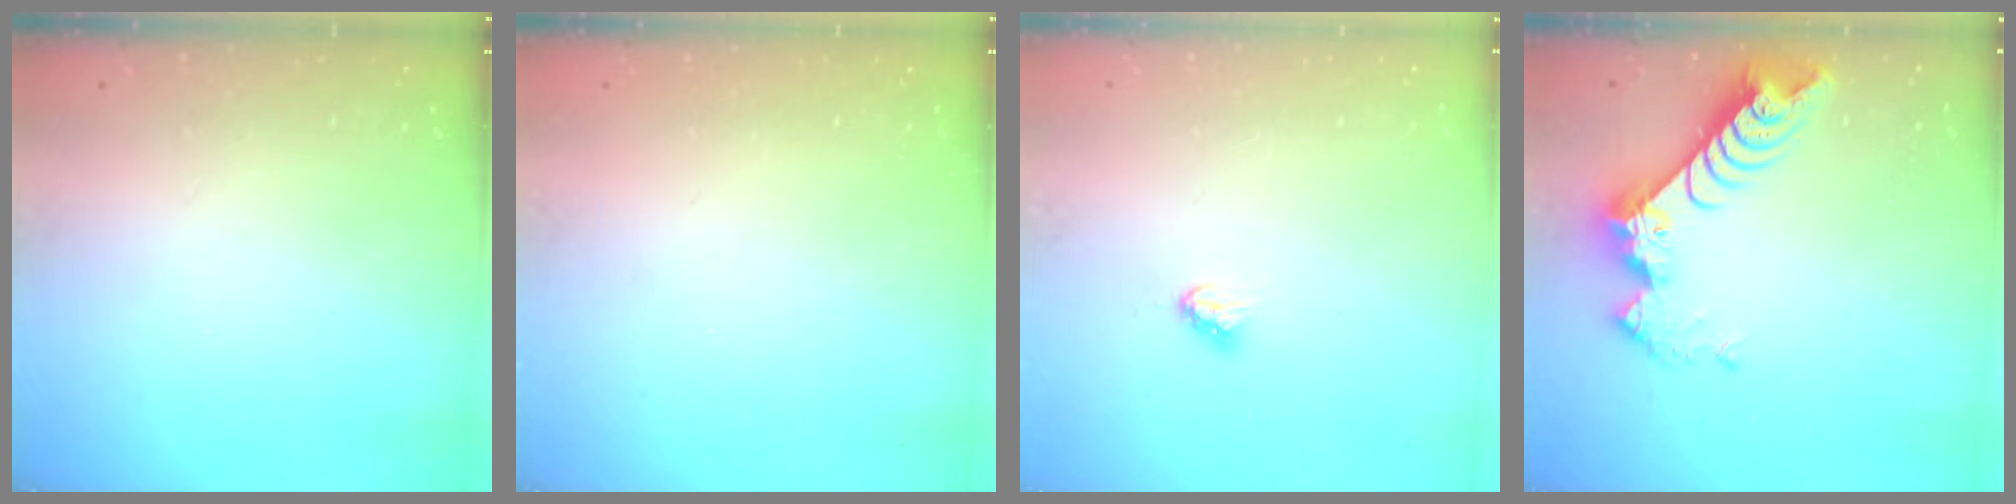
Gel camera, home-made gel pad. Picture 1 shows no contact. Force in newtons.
{"total": 0.0}
{"total": 3.5, "press": 3.5, "slide": 0.2}
{"total": 9.3, "press": 9.3, "slide": 0.8}